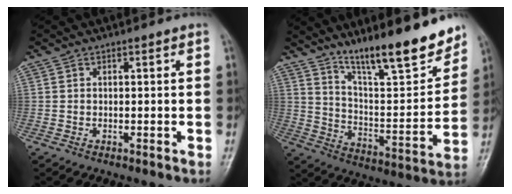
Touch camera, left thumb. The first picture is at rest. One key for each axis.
{"total": 18.5, "fx": 14.0, "fy": 3.5, "fz": 11.6, "tx": -0.144, "ty": -0.085, "tz": 0.237}